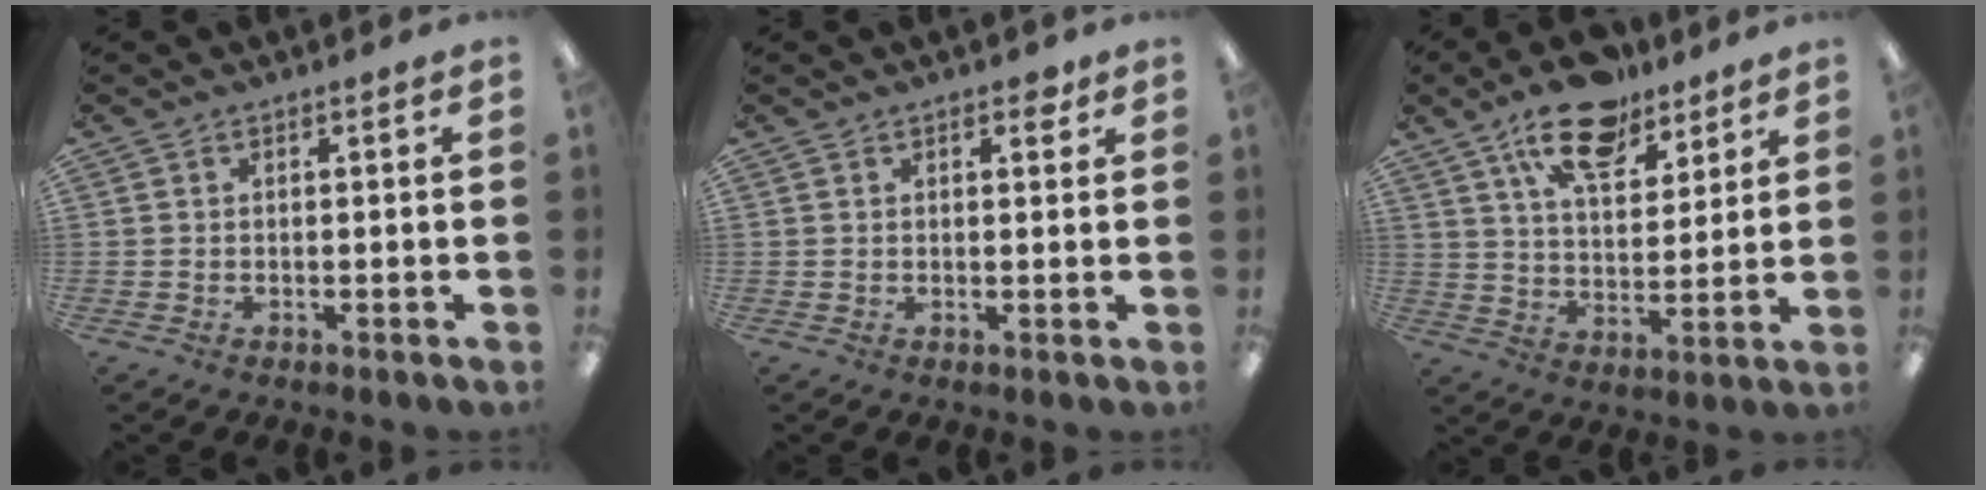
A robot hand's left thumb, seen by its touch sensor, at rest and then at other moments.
{"total": 2.4, "force": [1.6, 1.2, 1.4], "torque": [-0.005, -0.006, 0.022]}
{"total": 14.7, "force": [10.5, 6.5, 7.9], "torque": [-0.119, -0.050, 0.184]}